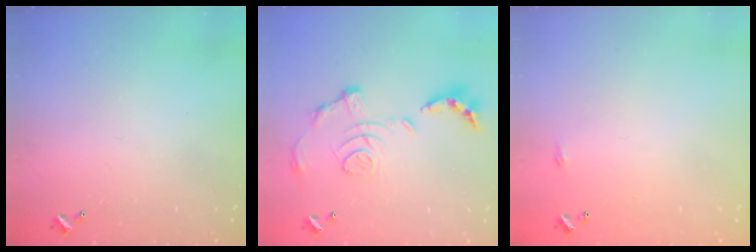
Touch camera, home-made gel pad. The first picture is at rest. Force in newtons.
{"total": 1.5, "press": 0.8, "slide": 1.3}
{"total": 2.2, "press": 2.1, "slide": 0.4}